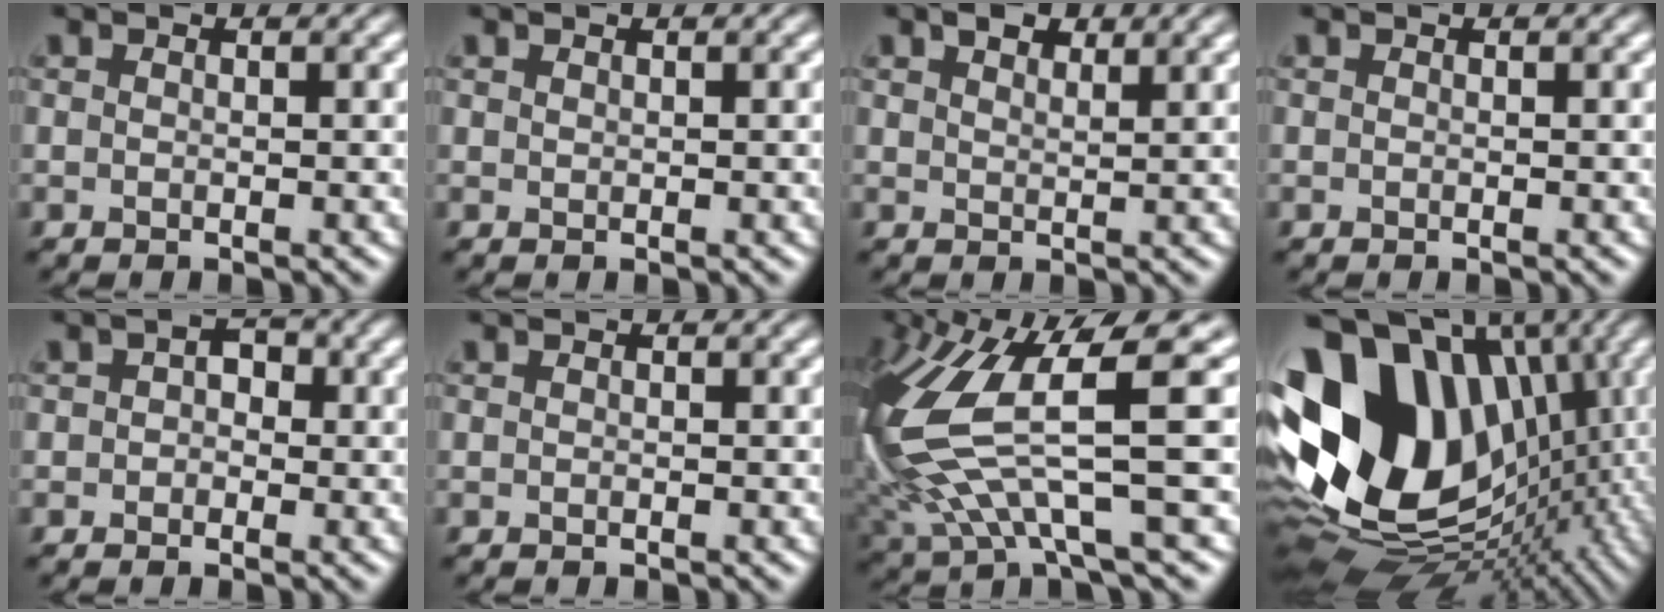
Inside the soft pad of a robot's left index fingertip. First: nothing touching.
{"total": 0.0}
{"total": 1.5, "force": [1.4, 0.2, 0.4], "torque": [-0.008, 0.009, 0.034]}
{"total": 0.0}
{"total": 1.3, "force": [-0.1, 1.0, 0.8], "torque": [-0.014, 0.011, 0.000]}
{"total": 0.0}
{"total": 11.9, "force": [1.1, 3.7, 11.3], "torque": [-0.271, -0.011, 0.040]}
{"total": 16.9, "force": [0.8, 12.7, 11.1], "torque": [-0.227, 0.023, 0.014]}